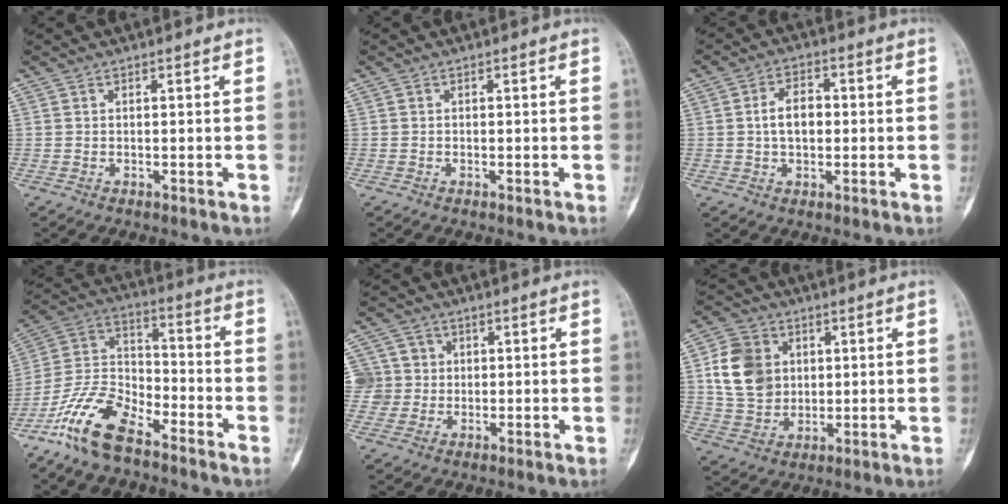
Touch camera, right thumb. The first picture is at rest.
{"total": 0.0}
{"total": 6.3, "force": [0.2, 4.1, 4.8], "torque": [-0.074, 0.016, -0.001]}
{"total": 14.3, "force": [-9.8, 6.0, 8.5], "torque": [-0.165, 0.061, -0.198]}
{"total": 6.4, "force": [0.6, 6.3, 0.4], "torque": [0.026, 0.013, 0.007]}
{"total": 12.3, "force": [2.5, 10.0, 6.7], "torque": [-0.099, -0.003, 0.049]}